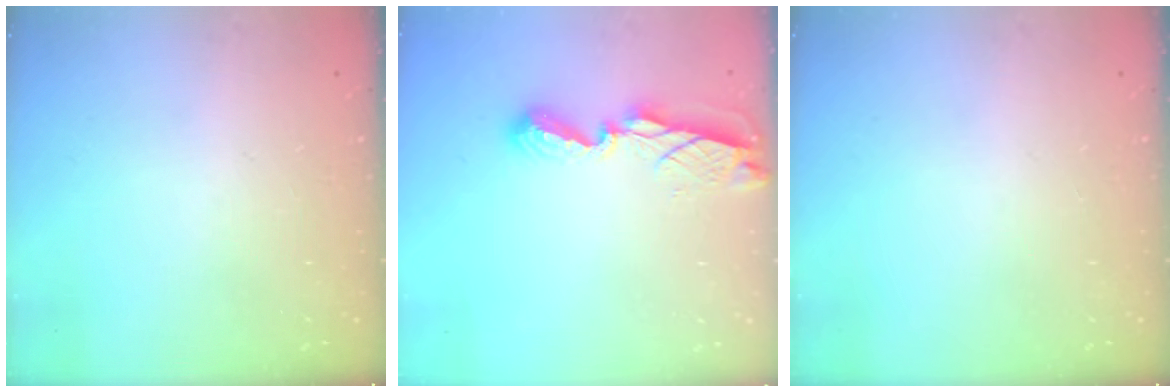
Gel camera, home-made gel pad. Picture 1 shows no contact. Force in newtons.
{"total": 8.3, "press": 8.3, "slide": 0.7}
{"total": 0.0}